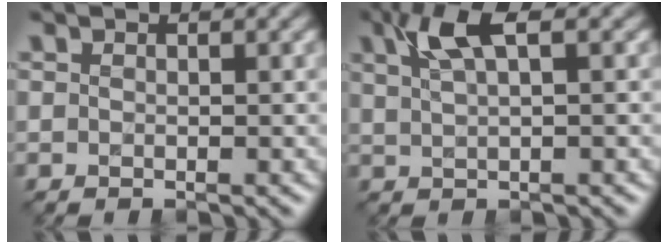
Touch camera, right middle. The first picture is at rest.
{"total": 4.0, "force": [2.0, 1.2, 3.2], "torque": [-0.066, 0.007, 0.038]}